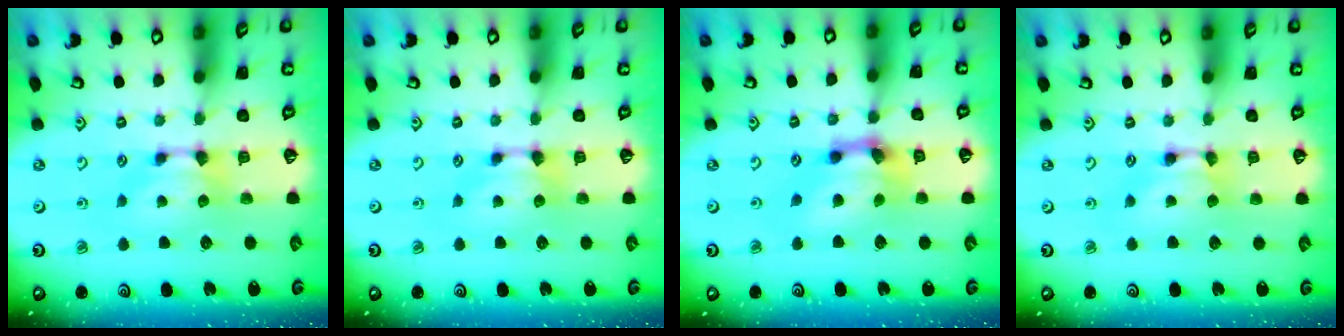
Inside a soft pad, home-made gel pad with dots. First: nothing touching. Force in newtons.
{"total": 0.0}
{"total": 5.2, "press": 4.8, "slide": 2.0}
{"total": 1.5, "press": 1.5, "slide": 0.2}